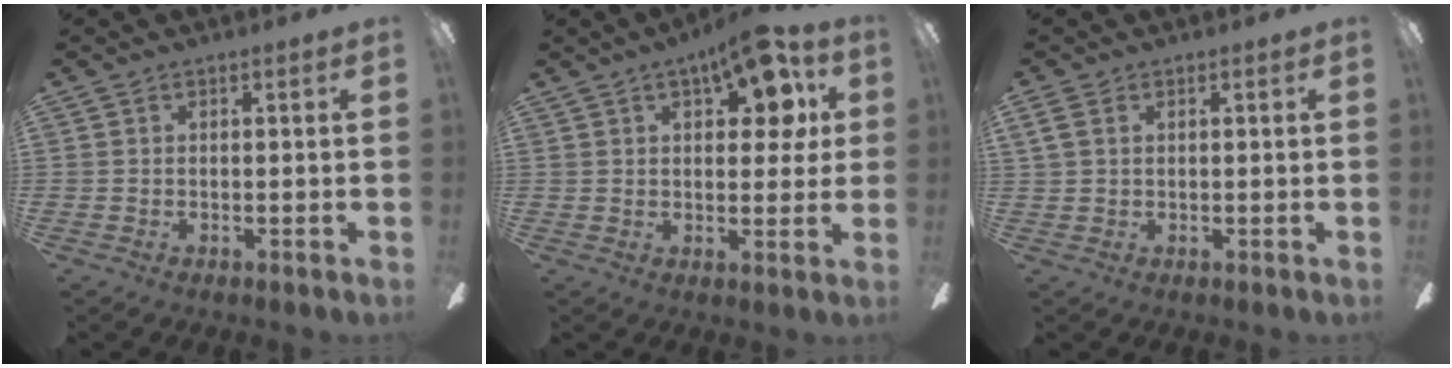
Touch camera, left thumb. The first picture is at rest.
{"total": 13.0, "force": [6.2, 5.9, 9.8], "torque": [-0.120, -0.021, 0.099]}
{"total": 3.4, "force": [1.5, 2.2, 2.0], "torque": [-0.044, 0.005, 0.029]}